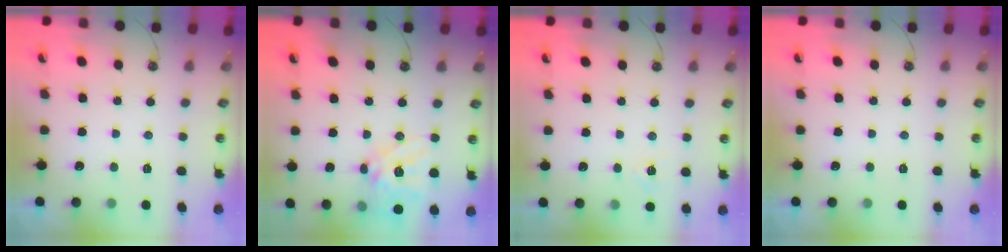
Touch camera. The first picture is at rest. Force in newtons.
{"total": 16.1, "press": 16.0, "slide": 2.4}
{"total": 3.7, "press": 3.7, "slide": 0.3}
{"total": 0.0}